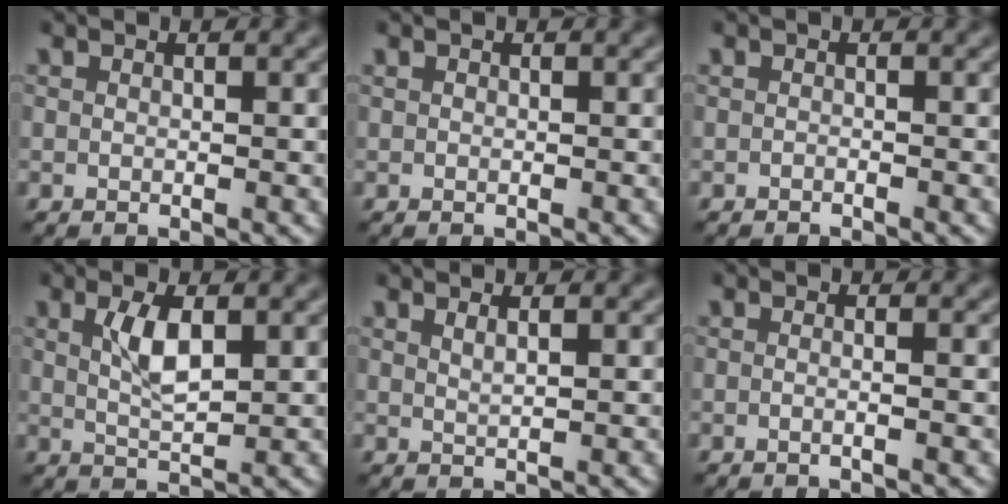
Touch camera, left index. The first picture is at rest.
{"total": 0.0}
{"total": 1.0, "force": [-1.0, -0.3, -0.2], "torque": [0.007, 0.000, -0.014]}
{"total": 2.6, "force": [0.3, 0.7, 2.5], "torque": [-0.052, 0.004, 0.013]}
{"total": 0.5, "force": [0.2, 0.0, 0.5], "torque": [0.001, 0.003, 0.001]}
{"total": 2.2, "force": [-0.3, 1.1, 1.9], "torque": [0.011, 0.003, -0.035]}